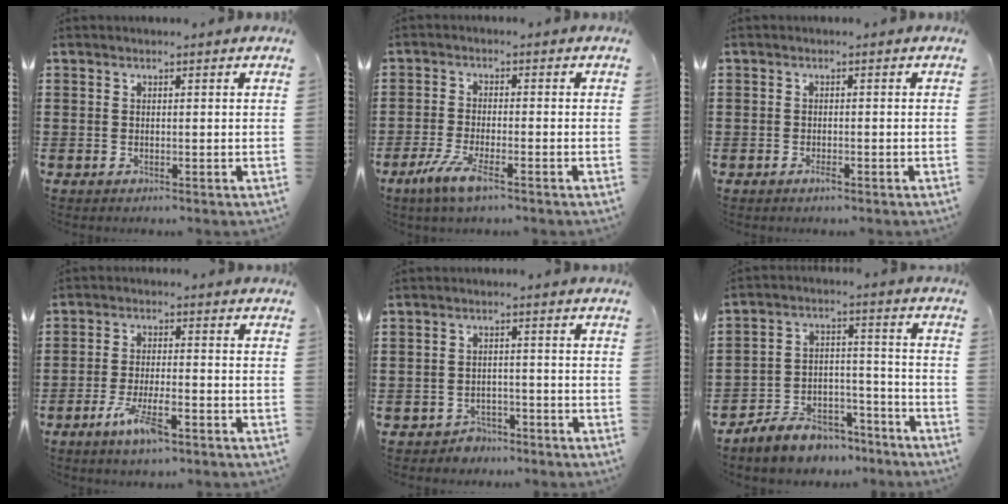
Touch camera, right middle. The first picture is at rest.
{"total": 5.2, "force": [-3.2, 0.9, 4.0], "torque": [-0.092, -0.012, -0.061]}
{"total": 1.0, "force": [-0.8, 0.3, 0.5], "torque": [-0.013, -0.006, -0.014]}
{"total": 6.7, "force": [-3.6, 1.6, 5.4], "torque": [-0.118, -0.011, -0.067]}
{"total": 2.4, "force": [-2.2, 0.9, -0.3], "torque": [-0.005, 0.004, -0.052]}
{"total": 6.7, "force": [-6.3, 2.3, 1.0], "torque": [-0.018, 0.022, -0.122]}